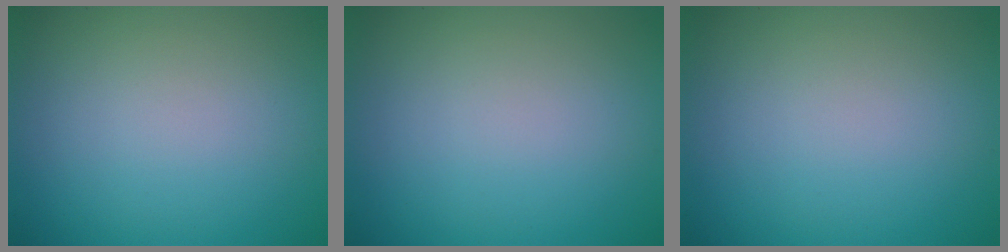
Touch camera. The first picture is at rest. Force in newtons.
{"total": 0.0}
{"total": 0.0}